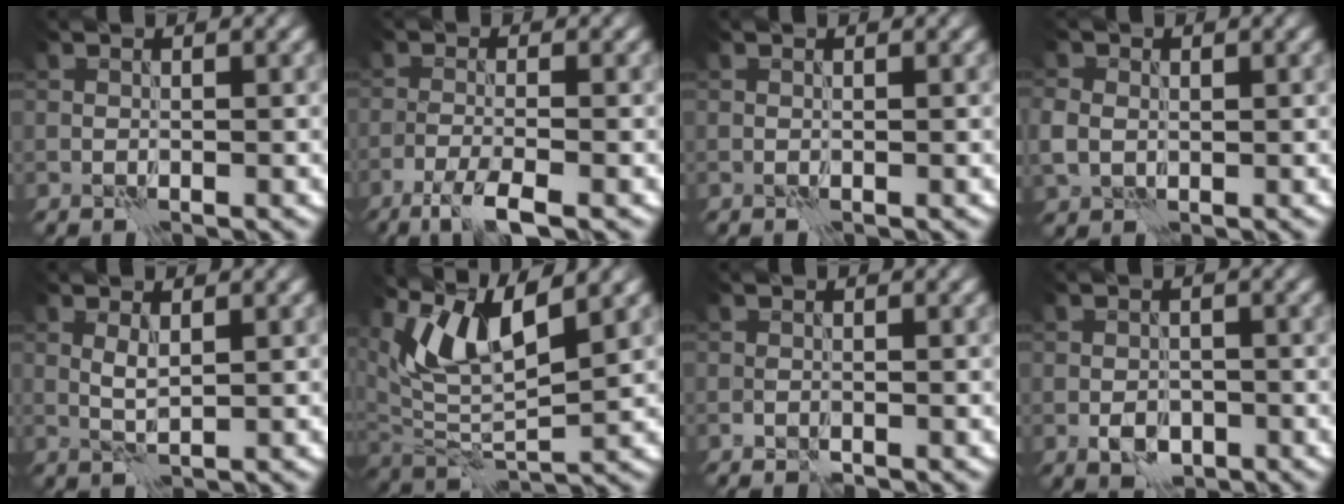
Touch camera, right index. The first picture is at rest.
{"total": 3.6, "force": [-2.4, 0.4, 2.7], "torque": [-0.053, -0.003, -0.052]}
{"total": 0.0}
{"total": 2.8, "force": [0.0, 2.4, 1.4], "torque": [-0.035, 0.001, 0.000]}
{"total": 1.4, "force": [0.4, 0.4, 1.3], "torque": [-0.033, 0.000, 0.010]}
{"total": 7.0, "force": [4.3, 2.0, 5.2], "torque": [-0.108, -0.007, 0.081]}
{"total": 0.6, "force": [-0.5, 0.3, 0.3], "torque": [-0.004, 0.003, -0.009]}
{"total": 2.6, "force": [-1.1, 1.8, 1.6], "torque": [-0.026, -0.003, -0.022]}